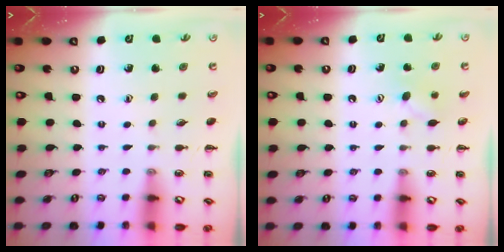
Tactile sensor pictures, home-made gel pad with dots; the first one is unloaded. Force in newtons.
{"total": 5.4, "press": 5.2, "slide": 1.4}